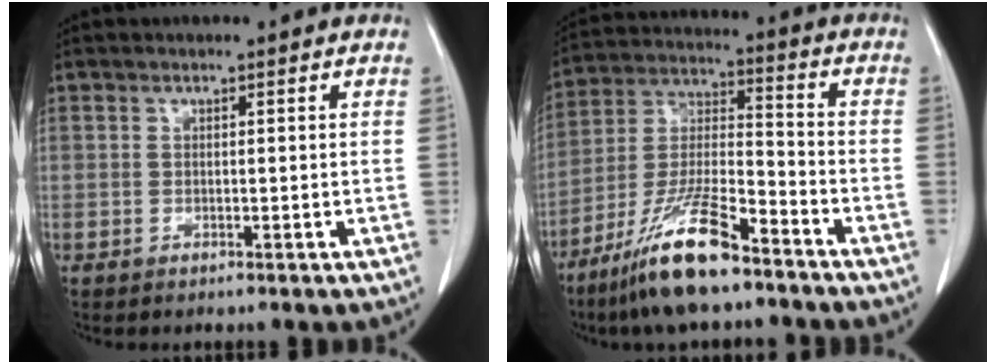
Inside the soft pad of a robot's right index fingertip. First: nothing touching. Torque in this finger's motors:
{"motor_torque": [1.09, -1.04, 0.60, 0.21]}